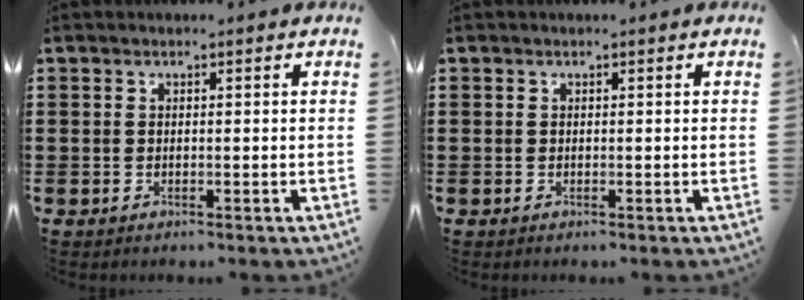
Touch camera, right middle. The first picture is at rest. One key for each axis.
{"total": 0.0}